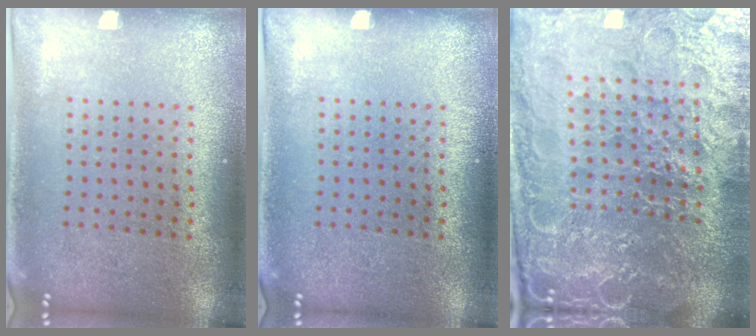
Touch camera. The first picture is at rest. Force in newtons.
{"total": 0.0}
{"total": 6.9, "press": 6.0, "slide": 3.2}